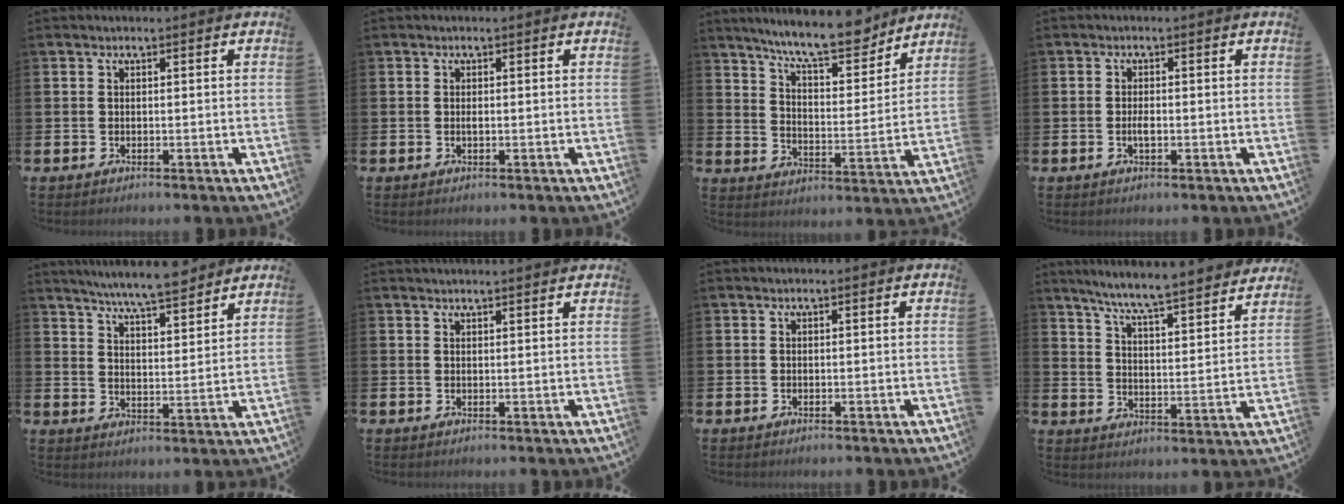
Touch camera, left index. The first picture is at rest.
{"total": 0.5, "force": [0.0, 0.2, 0.5], "torque": [-0.013, 0.001, 0.000]}
{"total": 10.5, "force": [9.6, 1.8, 4.0], "torque": [-0.088, -0.057, 0.167]}
{"total": 1.6, "force": [-0.3, 0.6, 1.5], "torque": [-0.022, -0.002, -0.008]}
{"total": 6.8, "force": [6.5, 0.2, 2.0], "torque": [-0.052, -0.032, 0.115]}
{"total": 1.2, "force": [1.2, -0.1, 0.2], "torque": [0.001, -0.005, 0.021]}
{"total": 0.0}
{"total": 7.3, "force": [6.9, -0.3, 2.2], "torque": [-0.062, -0.057, 0.116]}